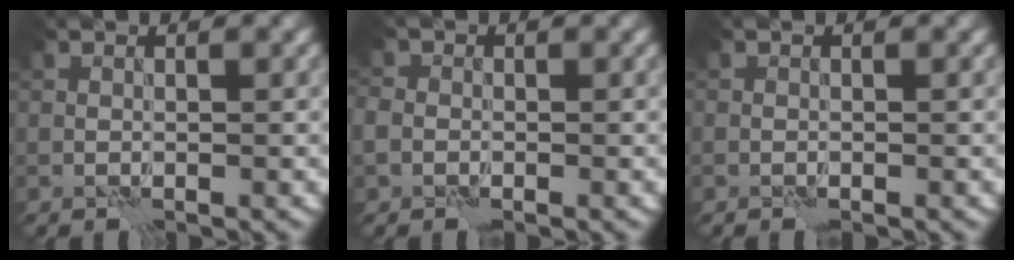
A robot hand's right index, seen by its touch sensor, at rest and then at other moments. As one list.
[{"total": 2.0, "force": [-0.6, 1.8, 0.8], "torque": [-0.003, 0.000, -0.016]}, {"total": 0.0}]